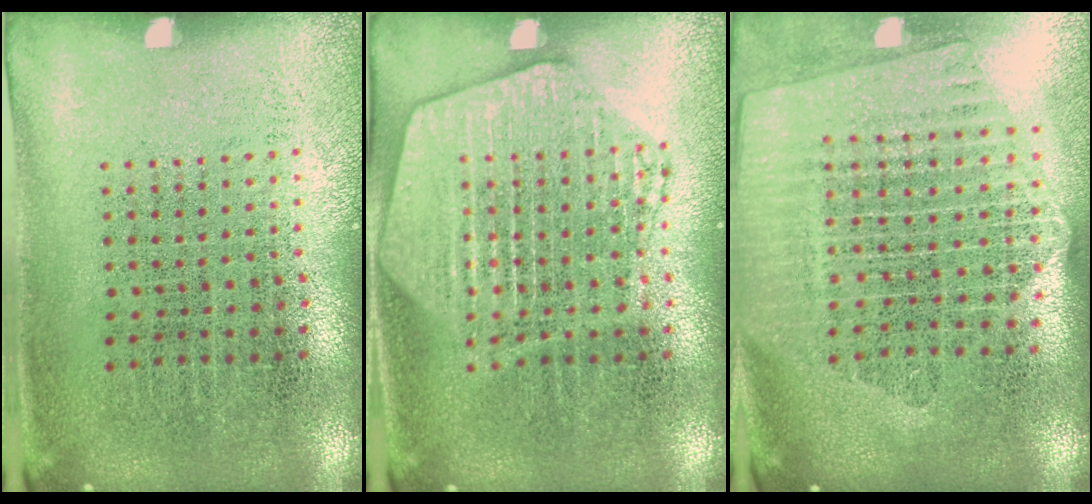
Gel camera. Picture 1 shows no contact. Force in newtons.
{"total": 3.1, "press": 3.1, "slide": 0.3}
{"total": 2.3, "press": 2.0, "slide": 1.2}